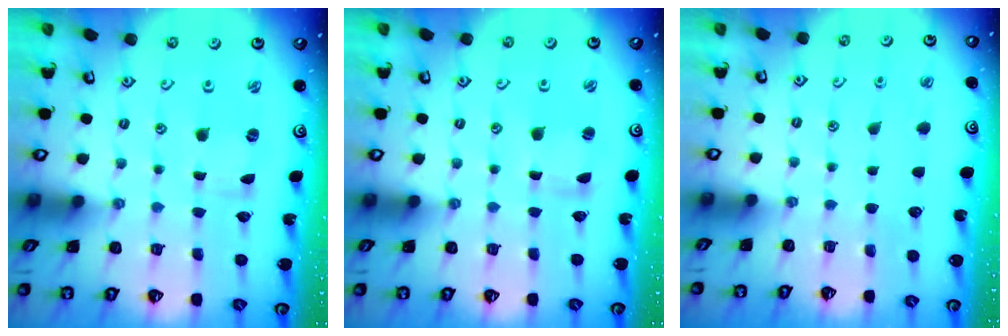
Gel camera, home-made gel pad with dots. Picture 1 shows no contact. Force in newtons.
{"total": 1.7, "press": 1.7, "slide": 0.3}
{"total": 0.0}